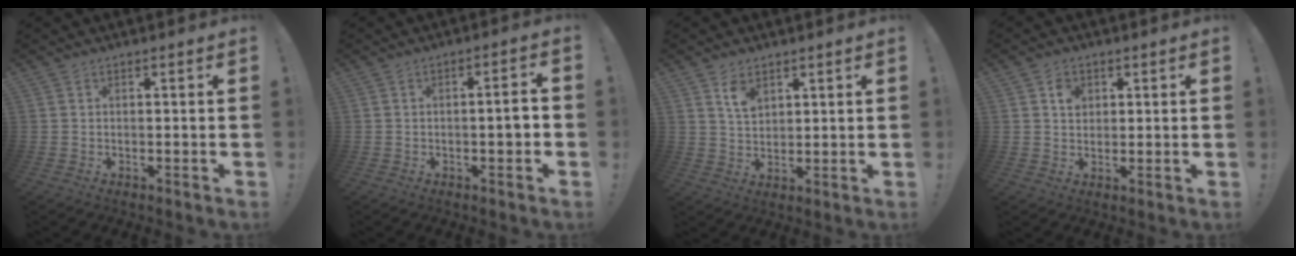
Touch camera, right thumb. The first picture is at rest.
{"total": 5.5, "force": [-1.3, 1.1, 5.3], "torque": [-0.072, 0.002, -0.025]}
{"total": 5.7, "force": [3.6, 3.6, 2.7], "torque": [-0.038, -0.019, 0.064]}
{"total": 3.9, "force": [1.3, 3.2, 1.7], "torque": [-0.013, -0.004, 0.020]}